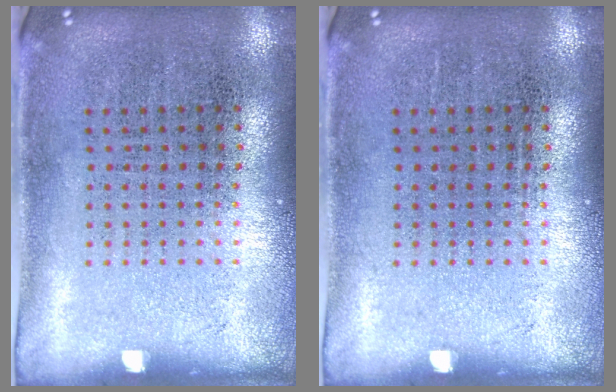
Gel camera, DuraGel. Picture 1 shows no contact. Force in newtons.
{"total": 0.0}